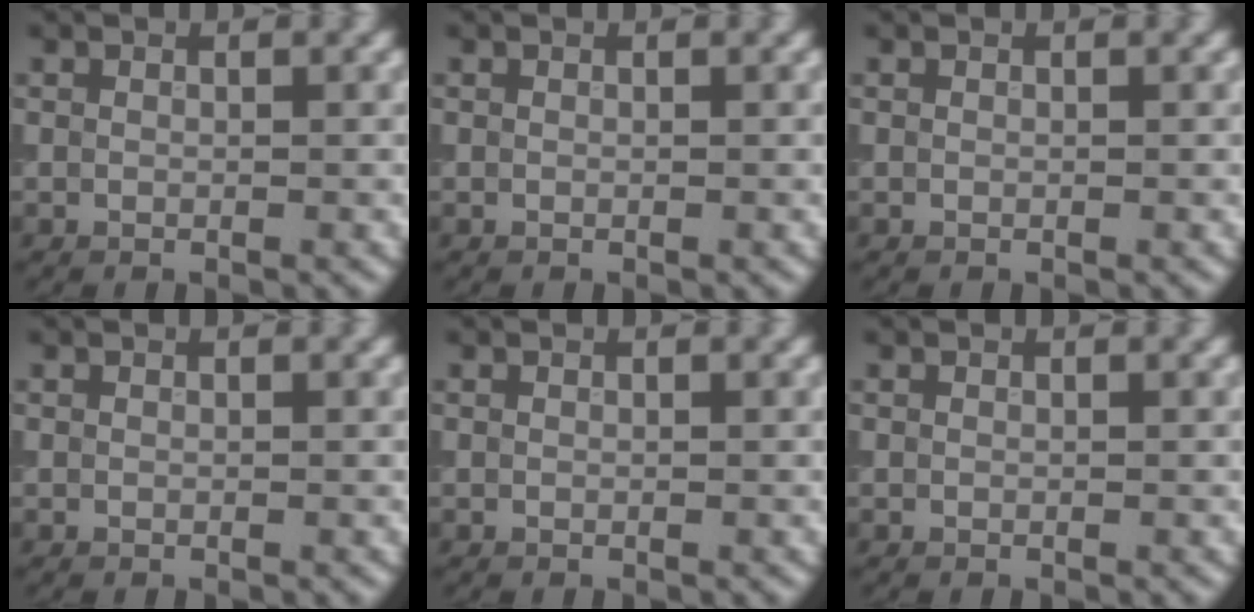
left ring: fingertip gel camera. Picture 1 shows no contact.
{"total": 0.0}
{"total": 0.0}
{"total": 0.0}
{"total": 0.0}
{"total": 0.0}